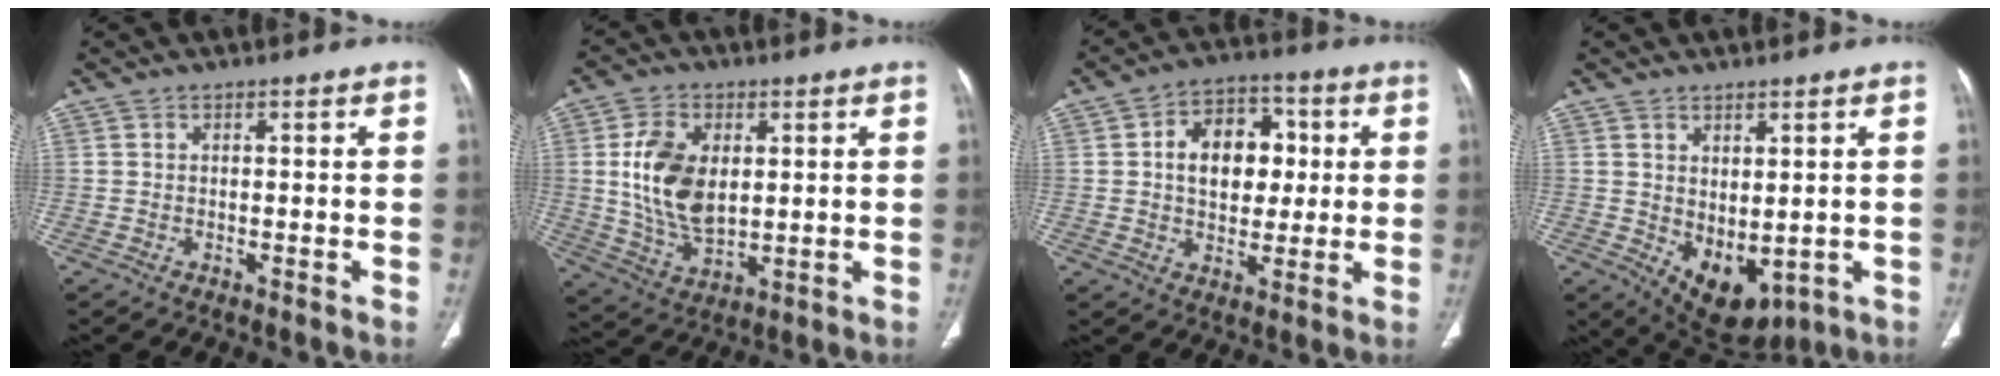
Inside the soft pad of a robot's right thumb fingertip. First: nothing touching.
{"total": 12.9, "force": [1.9, 8.0, 9.9], "torque": [-0.174, -0.013, 0.045]}
{"total": 12.4, "force": [1.8, 8.9, 8.5], "torque": [-0.086, 0.013, 0.025]}
{"total": 8.5, "force": [-0.7, 5.1, 6.8], "torque": [-0.080, -0.010, 0.020]}